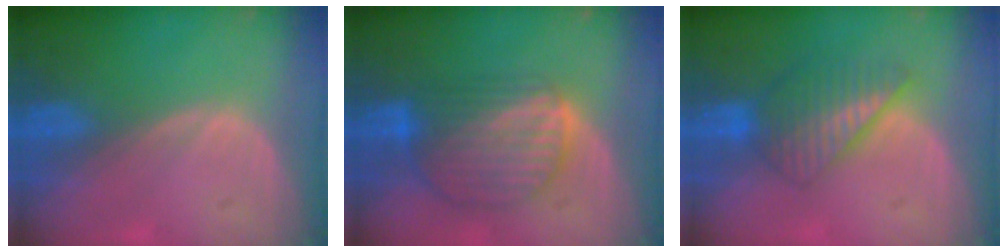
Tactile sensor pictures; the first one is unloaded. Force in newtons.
{"total": 8.7, "press": 7.6, "slide": 4.2}
{"total": 6.5, "press": 6.2, "slide": 2.1}